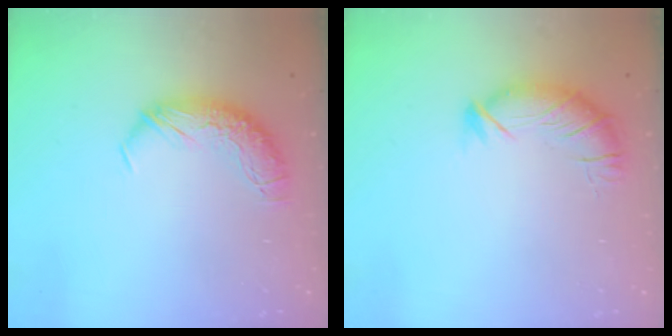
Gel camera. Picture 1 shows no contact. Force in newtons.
{"total": 3.6, "press": 3.5, "slide": 0.6}